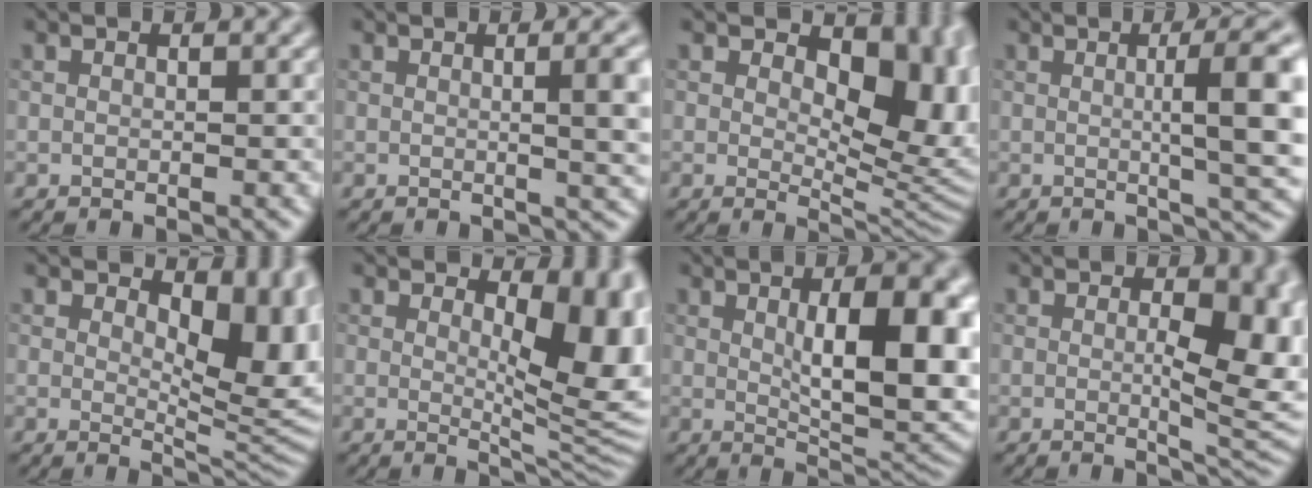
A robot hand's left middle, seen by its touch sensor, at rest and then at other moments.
{"total": 5.6, "force": [0.5, 1.8, 5.2], "torque": [-0.049, 0.009, 0.006]}
{"total": 11.1, "force": [2.9, 6.1, 8.8], "torque": [-0.110, -0.015, 0.049]}
{"total": 7.5, "force": [0.5, 1.5, 7.3], "torque": [-0.092, 0.008, 0.007]}
{"total": 7.7, "force": [2.4, 4.1, 6.1], "torque": [-0.084, -0.017, 0.036]}
{"total": 8.5, "force": [2.0, 3.6, 7.5], "torque": [-0.098, -0.016, 0.037]}
{"total": 10.5, "force": [1.4, 3.6, 9.7], "torque": [-0.130, -0.004, 0.030]}
{"total": 8.1, "force": [0.1, 3.2, 7.4], "torque": [-0.093, -0.007, 0.006]}